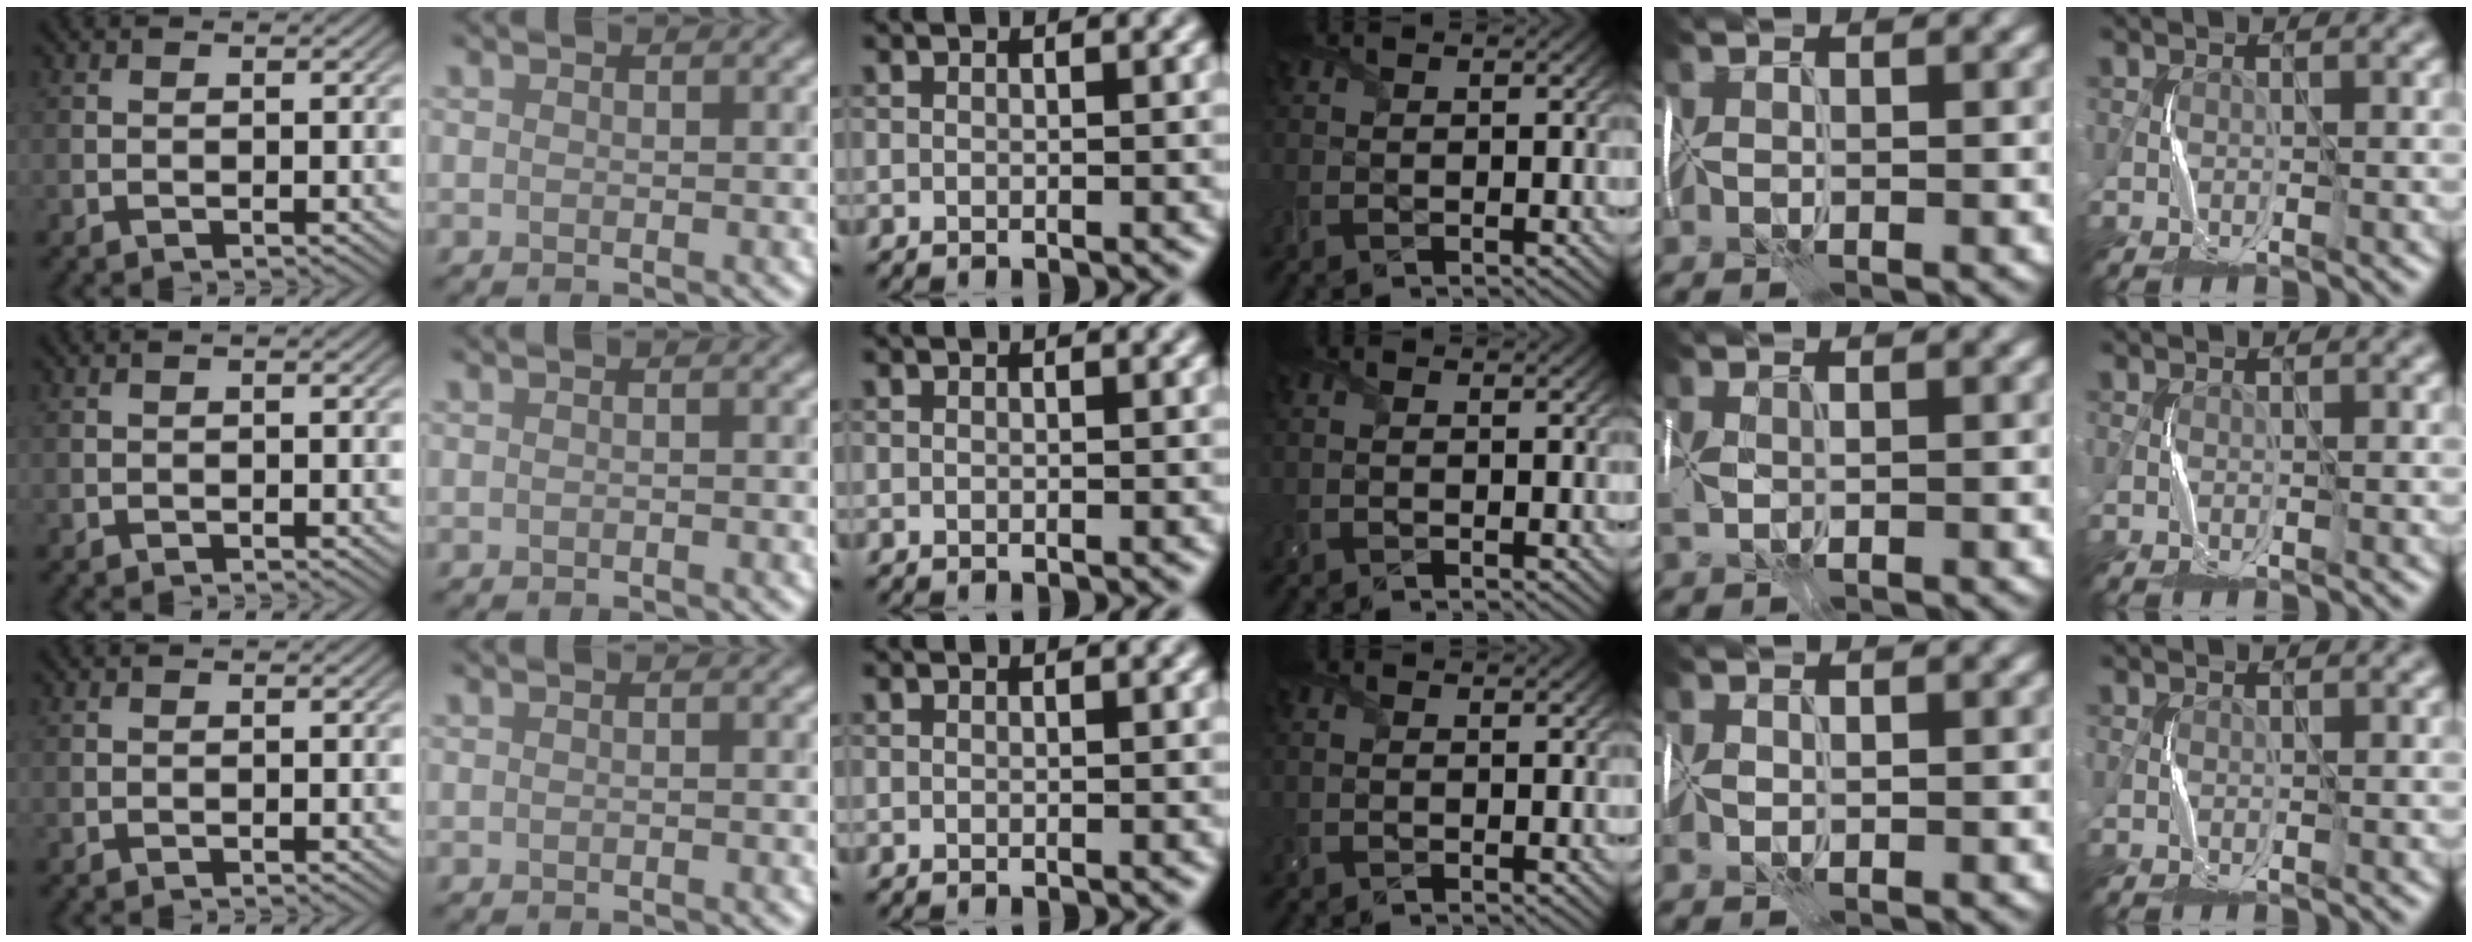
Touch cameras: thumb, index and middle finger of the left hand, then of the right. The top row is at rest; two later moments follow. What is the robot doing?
{"motion": "wrap", "object": "cellophane"}